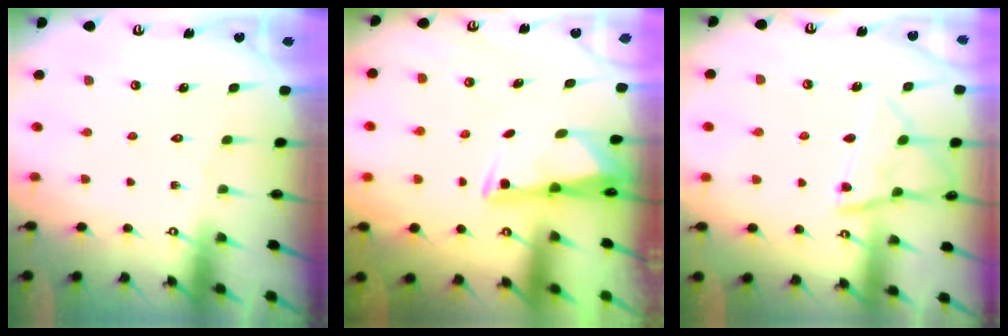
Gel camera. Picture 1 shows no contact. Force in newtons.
{"total": 2.7, "press": 2.7, "slide": 0.4}
{"total": 11.3, "press": 11.3, "slide": 1.0}